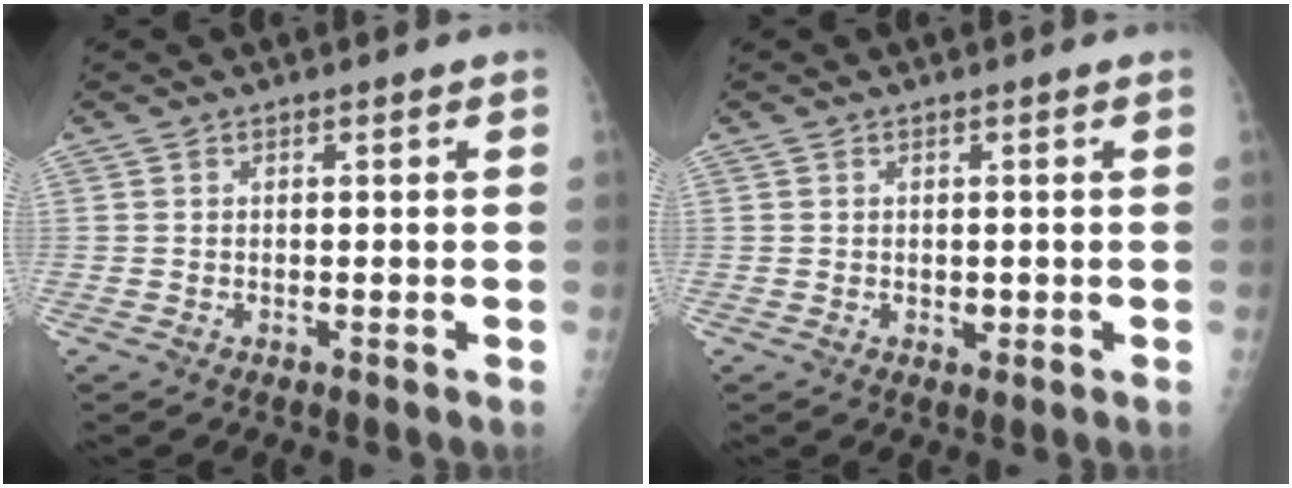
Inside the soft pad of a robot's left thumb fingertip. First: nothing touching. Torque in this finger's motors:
{"motor_torque": [-0.11, -0.04, 0.04, 0.02, 0.01]}